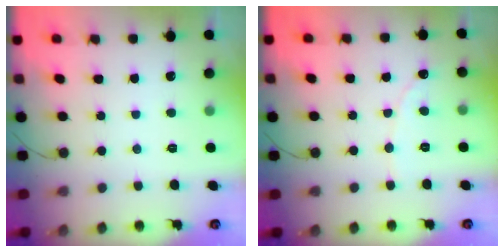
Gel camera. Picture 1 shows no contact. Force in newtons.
{"total": 1.8, "press": 1.8, "slide": 0.1}